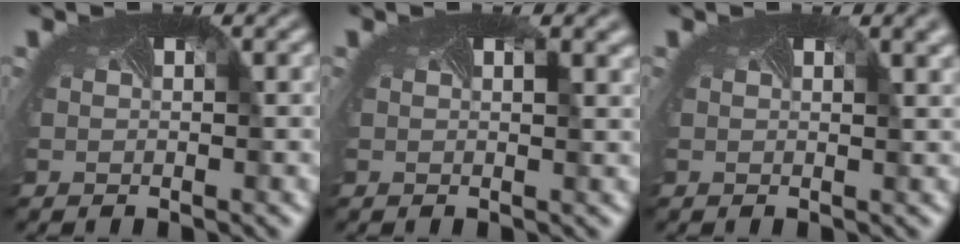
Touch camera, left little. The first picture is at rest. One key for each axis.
{"total": 0.7, "fx": 0.4, "fy": 0.0, "fz": 0.6, "tx": -0.007, "ty": -0.006, "tz": 0.006}
{"total": 3.1, "fx": 1.5, "fy": 1.3, "fz": 2.4, "tx": -0.014, "ty": 0.008, "tz": 0.000}